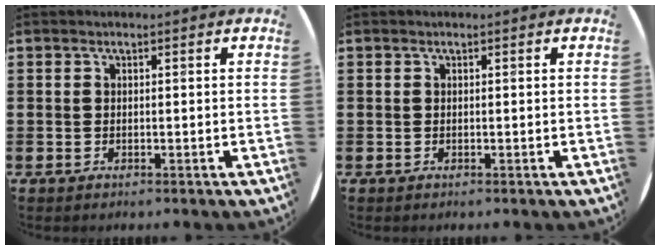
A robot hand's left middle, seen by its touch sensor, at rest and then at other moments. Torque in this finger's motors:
{"motor_torque": [0.62, -0.41, -0.04, -0.01]}